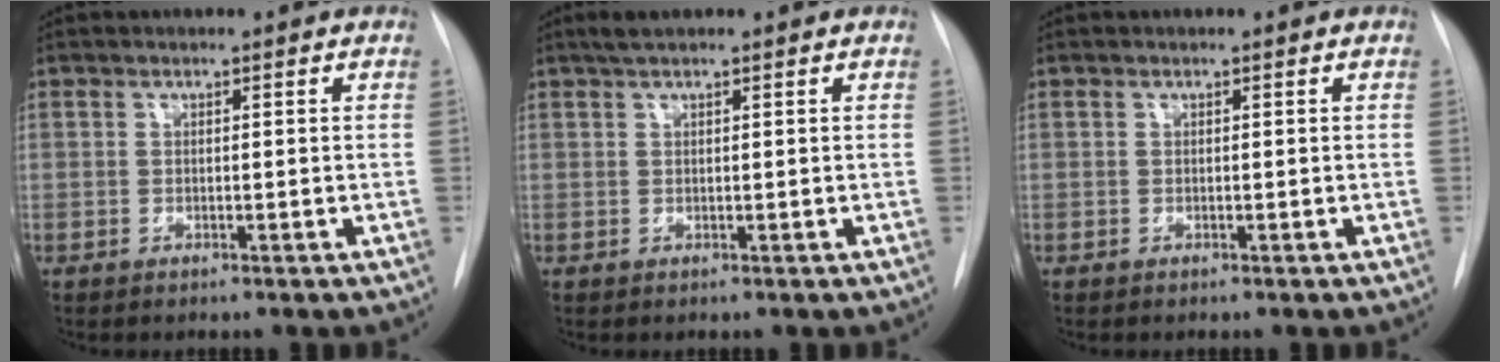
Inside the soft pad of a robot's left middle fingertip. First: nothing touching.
{"total": 2.0, "force": [1.5, 0.2, 1.3], "torque": [-0.027, 0.011, 0.026]}
{"total": 0.0}